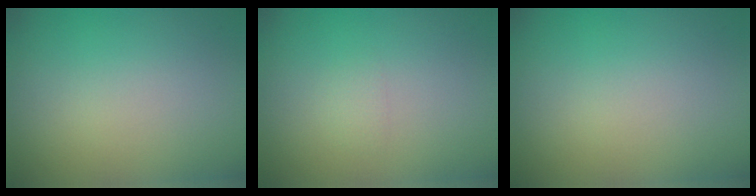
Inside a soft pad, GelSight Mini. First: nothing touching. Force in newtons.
{"total": 0.6, "press": 0.6, "slide": 0.1}
{"total": 0.0}